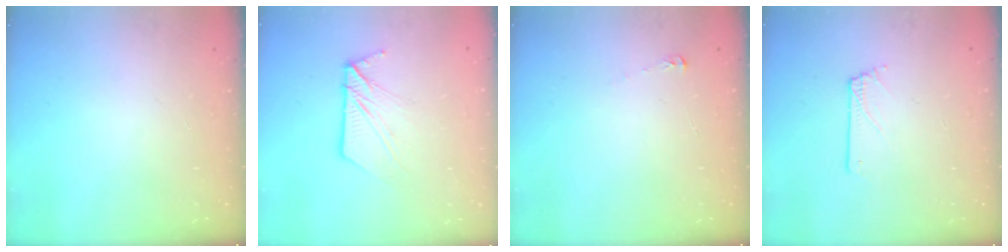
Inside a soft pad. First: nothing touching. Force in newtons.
{"total": 10.5, "press": 10.4, "slide": 1.1}
{"total": 3.5, "press": 3.5, "slide": 0.3}
{"total": 0.7, "press": 0.7, "slide": 0.1}